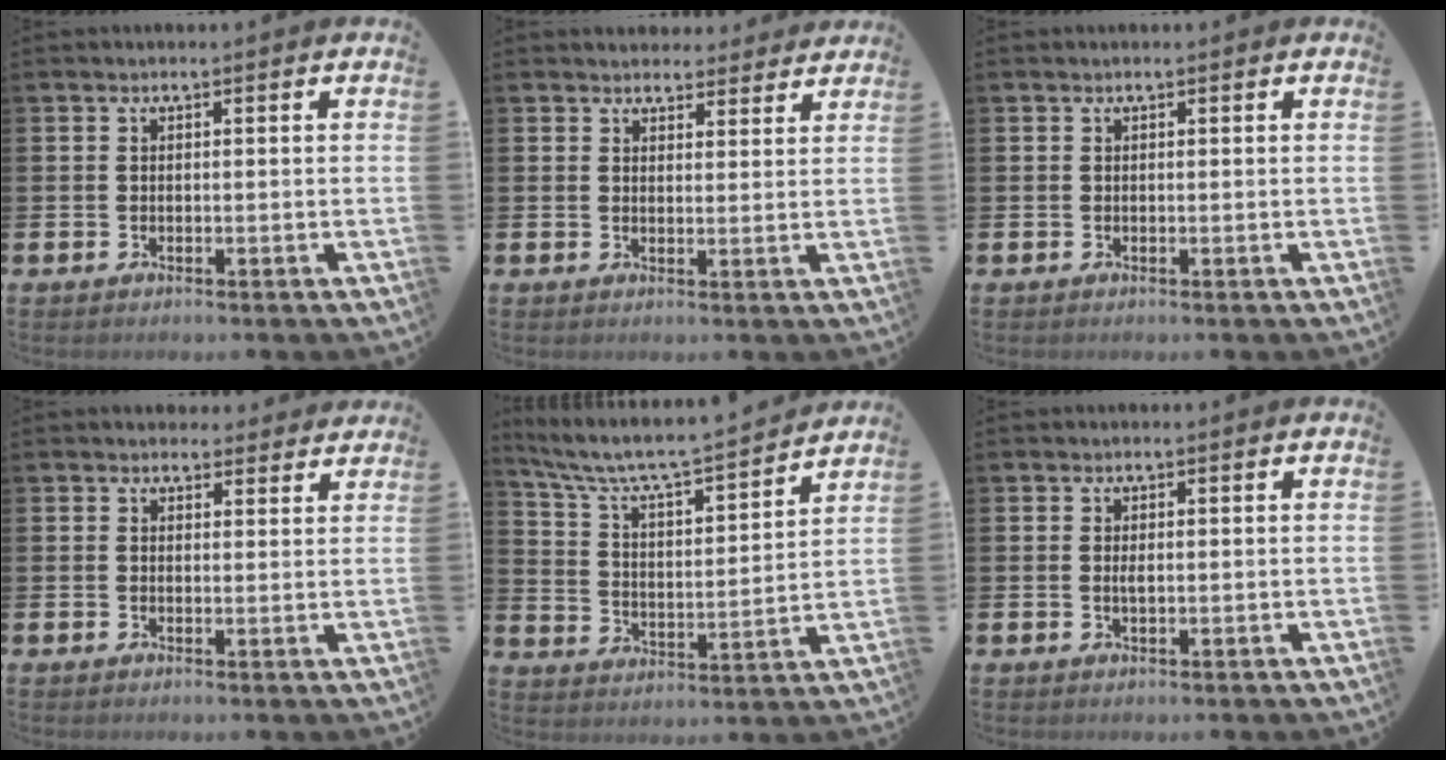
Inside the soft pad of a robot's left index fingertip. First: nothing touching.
{"total": 3.5, "force": [3.2, 1.2, -0.3], "torque": [0.007, -0.017, 0.058]}
{"total": 0.0}
{"total": 2.6, "force": [2.4, 1.1, -0.1], "torque": [0.015, -0.014, 0.041]}
{"total": 7.2, "force": [6.7, 0.8, 2.5], "torque": [-0.080, -0.054, 0.110]}
{"total": 0.9, "force": [0.2, 0.3, 0.9], "torque": [-0.016, 0.001, 0.002]}